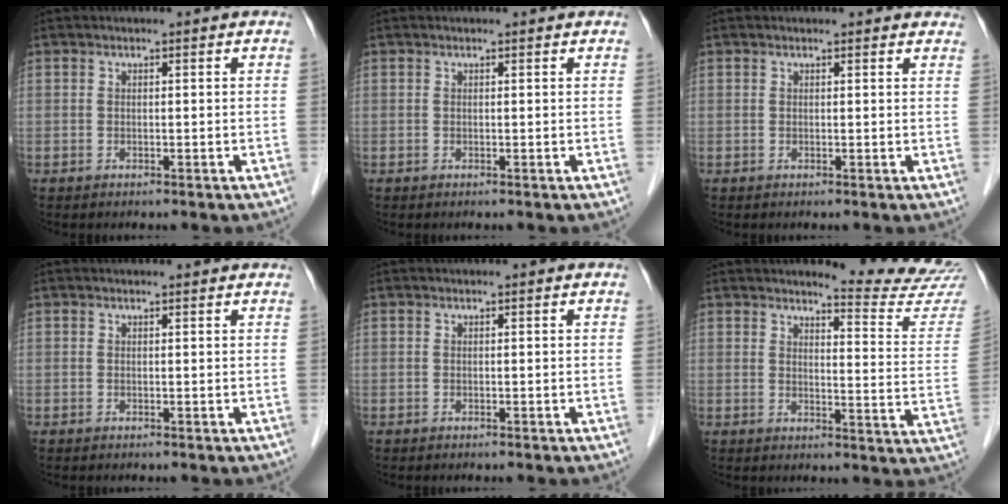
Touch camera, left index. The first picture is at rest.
{"total": 0.6, "force": [0.6, 0.1, 0.1], "torque": [-0.007, 0.006, 0.005]}
{"total": 4.2, "force": [3.8, 1.3, 1.0], "torque": [-0.007, 0.011, 0.031]}
{"total": 1.4, "force": [1.4, 0.2, 0.3], "torque": [-0.013, 0.008, 0.013]}
{"total": 0.0}
{"total": 12.2, "force": [12.1, -1.2, 1.5], "torque": [-0.016, -0.106, 0.126]}